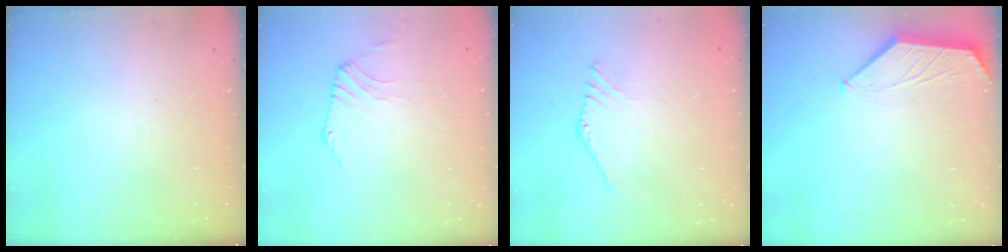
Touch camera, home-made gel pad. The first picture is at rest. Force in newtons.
{"total": 2.4, "press": 2.4, "slide": 0.5}
{"total": 1.8, "press": 1.7, "slide": 0.2}
{"total": 1.1, "press": 1.0, "slide": 0.3}